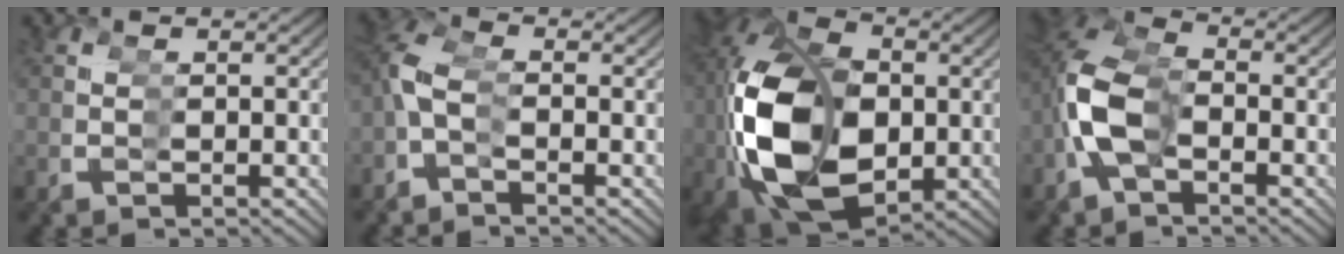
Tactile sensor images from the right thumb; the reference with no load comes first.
{"total": 2.9, "force": [-2.0, 2.1, -0.2], "torque": [-0.061, -0.023, -0.029]}
{"total": 17.5, "force": [-2.1, 12.3, 12.2], "torque": [-0.281, -0.051, -0.006]}
{"total": 8.3, "force": [-2.0, 7.5, 3.1], "torque": [-0.136, -0.035, -0.022]}